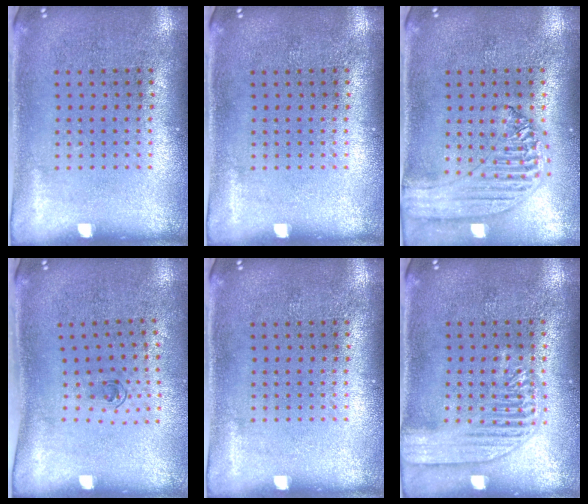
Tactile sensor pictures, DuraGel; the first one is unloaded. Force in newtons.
{"total": 0.0}
{"total": 1.4, "press": 1.3, "slide": 0.3}
{"total": 0.6, "press": 0.4, "slide": 0.5}
{"total": 0.0}
{"total": 3.0, "press": 3.0, "slide": 0.3}